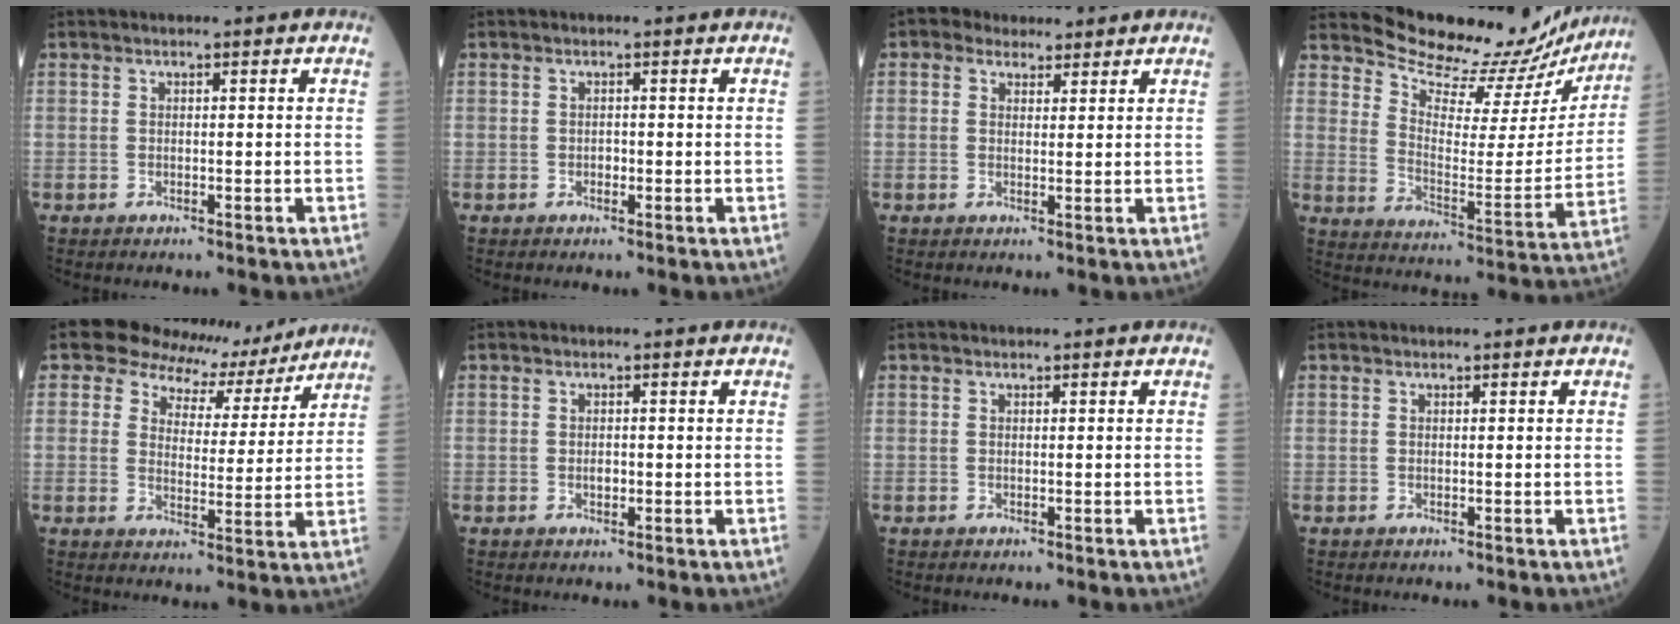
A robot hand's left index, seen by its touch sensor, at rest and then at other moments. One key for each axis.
{"total": 0.7, "fx": -0.3, "fy": 0.4, "fz": 0.3, "tx": 0.001, "ty": 0.000, "tz": -0.008}
{"total": 4.1, "fx": 3.0, "fy": 2.5, "fz": 1.1, "tx": -0.010, "ty": 0.020, "tz": 0.049}
{"total": 18.0, "fx": 17.6, "fy": 3.4, "fz": 2.2, "tx": -0.019, "ty": -0.085, "tz": 0.210}
{"total": 9.1, "fx": 8.1, "fy": 3.9, "fz": 1.1, "tx": -0.012, "ty": 0.001, "tz": 0.102}
{"total": 0.9, "fx": -0.3, "fy": 0.6, "fz": 0.7, "tx": -0.007, "ty": -0.001, "tz": -0.004}
{"total": 0.0}
{"total": 0.0}